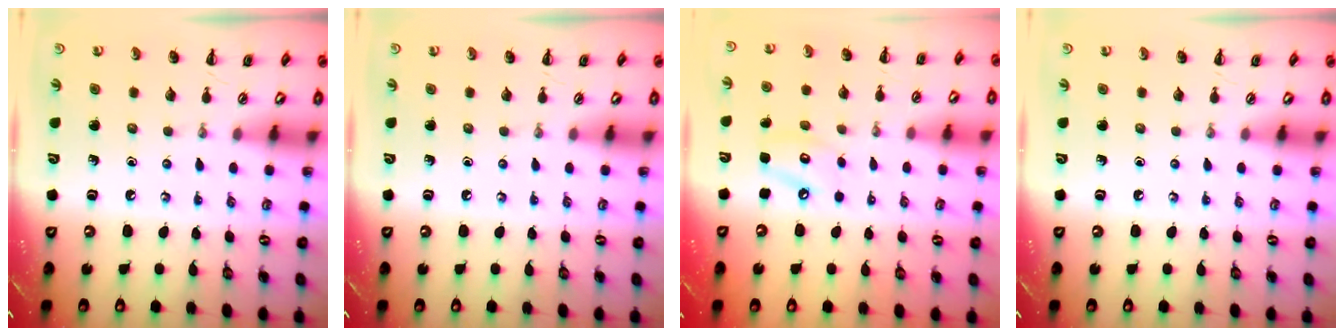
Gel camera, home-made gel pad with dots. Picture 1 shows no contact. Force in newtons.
{"total": 0.0}
{"total": 7.0, "press": 7.0, "slide": 1.0}
{"total": 0.0}